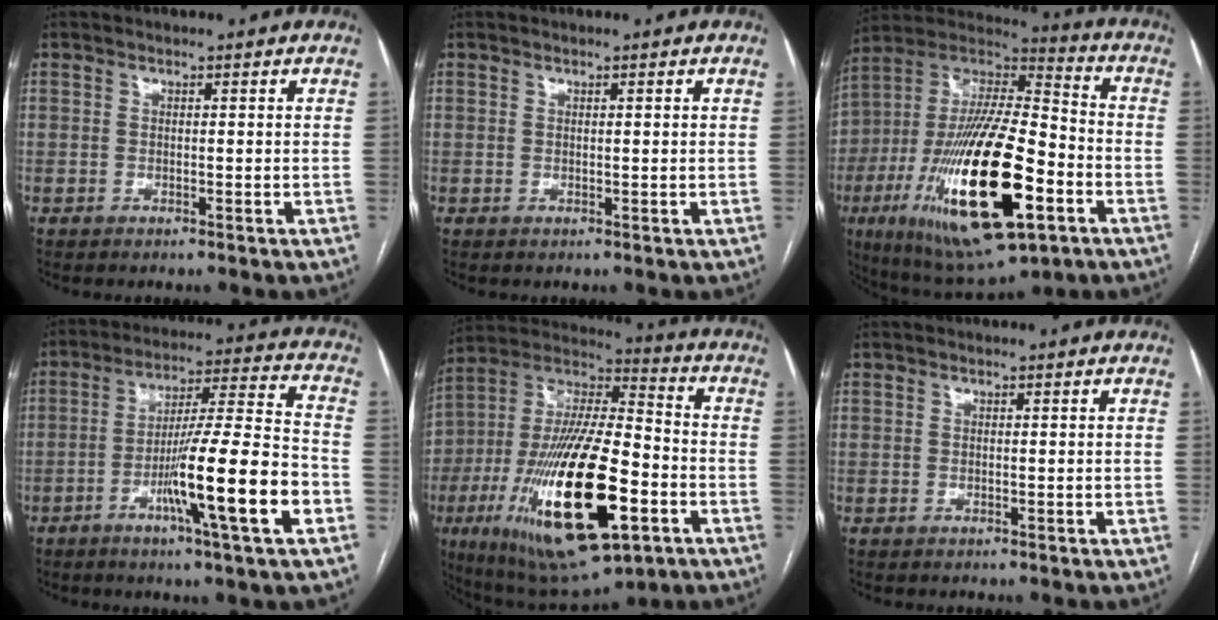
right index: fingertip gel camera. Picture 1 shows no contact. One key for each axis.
{"total": 0.6, "fx": 0.2, "fy": 0.0, "fz": 0.5, "tx": -0.010, "ty": 0.003, "tz": 0.003}
{"total": 28.0, "fx": -9.1, "fy": 8.5, "fz": 25.1, "tx": -0.492, "ty": -0.023, "tz": -0.146}
{"total": 16.0, "fx": -5.9, "fy": -0.4, "fz": 14.9, "tx": -0.250, "ty": -0.008, "tz": -0.098}
{"total": 27.7, "fx": -8.9, "fy": 9.0, "fz": 24.6, "tx": -0.488, "ty": -0.017, "tz": -0.139}
{"total": 0.0}